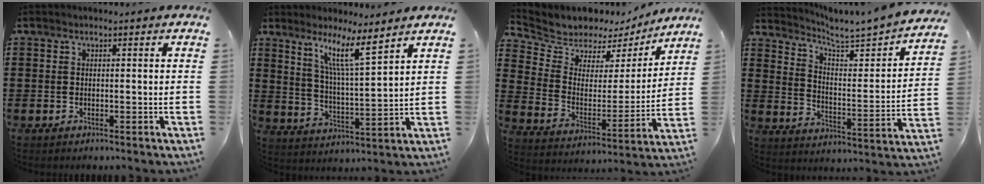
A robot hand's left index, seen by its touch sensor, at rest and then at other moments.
{"total": 8.8, "force": [6.4, 0.8, 6.0], "torque": [-0.119, -0.032, 0.107]}
{"total": 5.9, "force": [5.3, 2.6, -0.3], "torque": [-0.038, -0.042, 0.091]}
{"total": 3.9, "force": [3.8, 0.0, 1.1], "torque": [-0.037, -0.042, 0.050]}